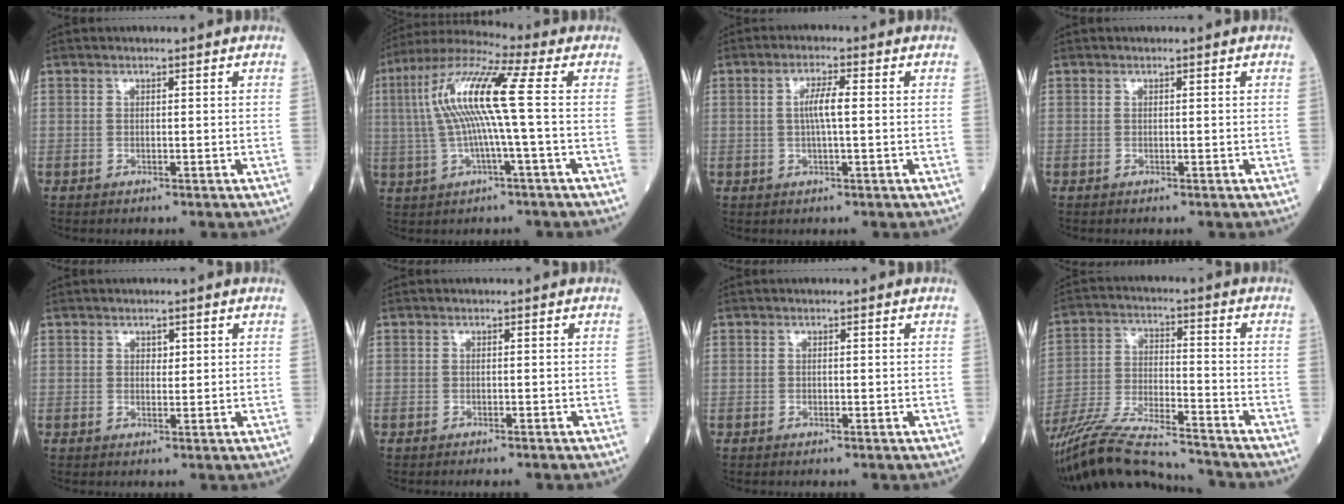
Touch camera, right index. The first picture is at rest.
{"total": 12.3, "force": [0.9, 0.0, 12.3], "torque": [-0.250, 0.026, 0.010]}
{"total": 3.7, "force": [0.2, 0.3, 3.7], "torque": [-0.073, 0.004, 0.003]}
{"total": 0.0}
{"total": 1.4, "force": [0.6, 0.8, 0.9], "torque": [-0.010, -0.003, 0.008]}
{"total": 1.3, "force": [-1.1, 0.1, 0.6], "torque": [-0.012, -0.003, -0.014]}
{"total": 0.0}
{"total": 18.7, "force": [-17.1, 1.8, 7.3], "torque": [-0.169, -0.023, -0.295]}